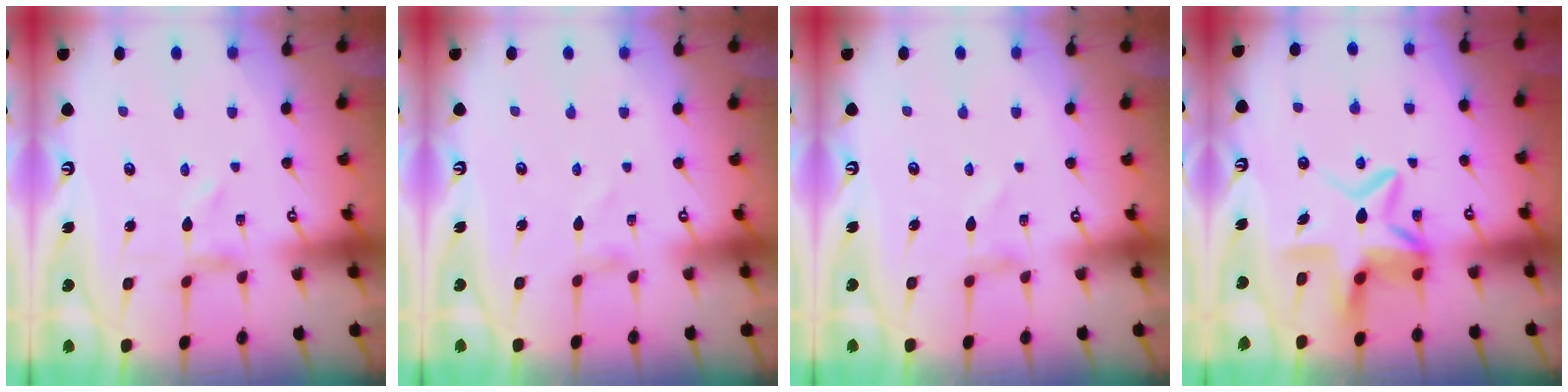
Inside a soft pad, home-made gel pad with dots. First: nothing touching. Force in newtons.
{"total": 0.0}
{"total": 0.8, "press": 0.8, "slide": 0.1}
{"total": 11.5, "press": 11.3, "slide": 1.8}